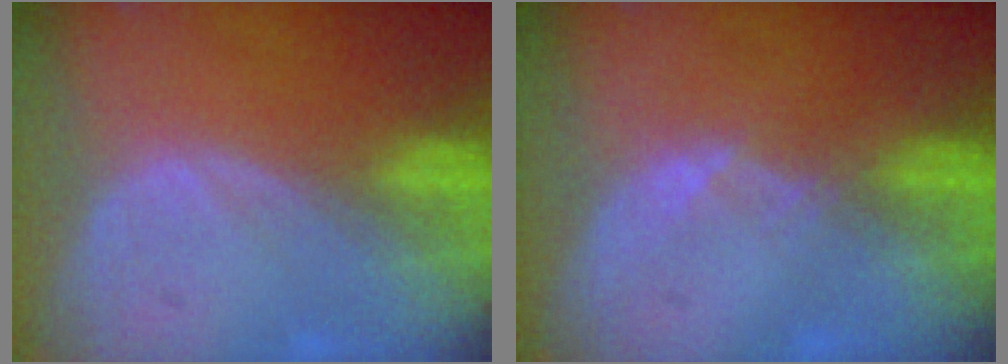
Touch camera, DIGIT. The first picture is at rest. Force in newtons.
{"total": 1.0, "press": 0.8, "slide": 0.5}